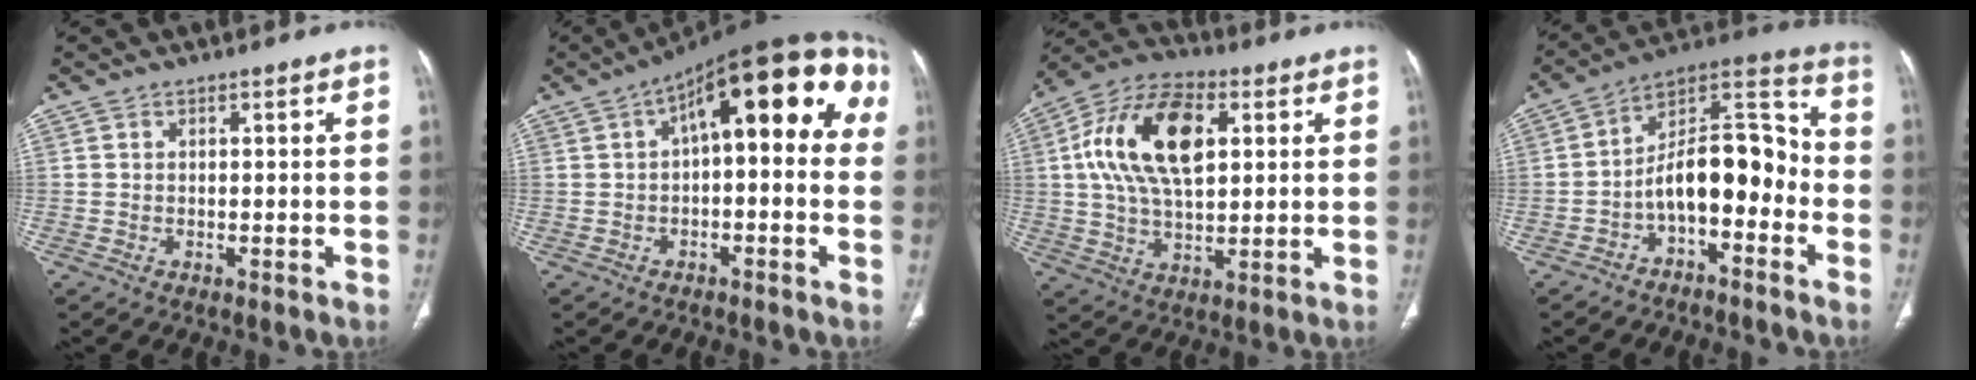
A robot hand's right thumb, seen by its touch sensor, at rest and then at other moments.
{"total": 18.8, "force": [3.8, 7.9, 16.6], "torque": [-0.189, 0.047, 0.036]}
{"total": 18.2, "force": [4.2, 9.9, 14.7], "torque": [-0.260, 0.011, 0.070]}
{"total": 14.1, "force": [-4.2, 7.2, 11.4], "torque": [-0.155, 0.081, -0.075]}